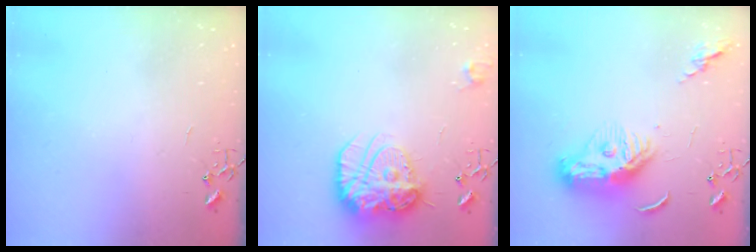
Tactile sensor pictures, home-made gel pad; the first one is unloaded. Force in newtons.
{"total": 15.8, "press": 15.8, "slide": 1.3}
{"total": 11.7, "press": 11.6, "slide": 1.0}